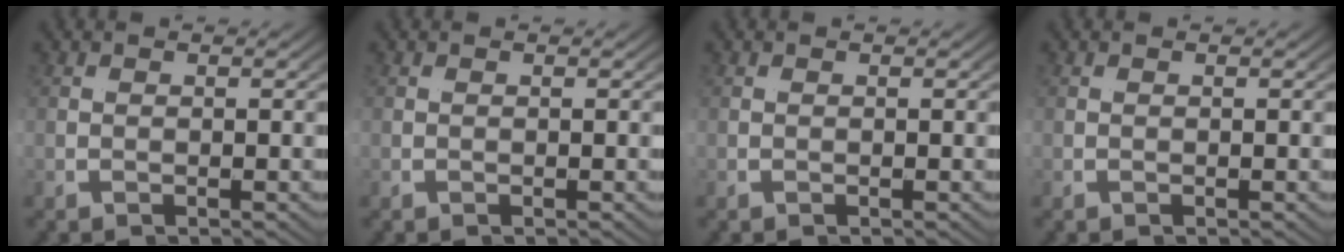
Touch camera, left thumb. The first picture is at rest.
{"total": 0.0}
{"total": 0.0}
{"total": 0.0}